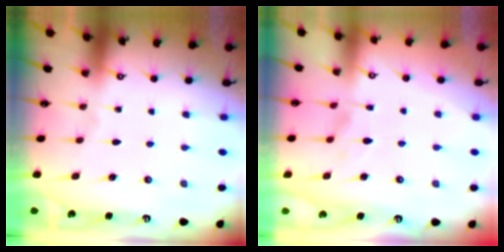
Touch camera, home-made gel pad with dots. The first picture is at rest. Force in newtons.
{"total": 2.3, "press": 2.1, "slide": 1.1}